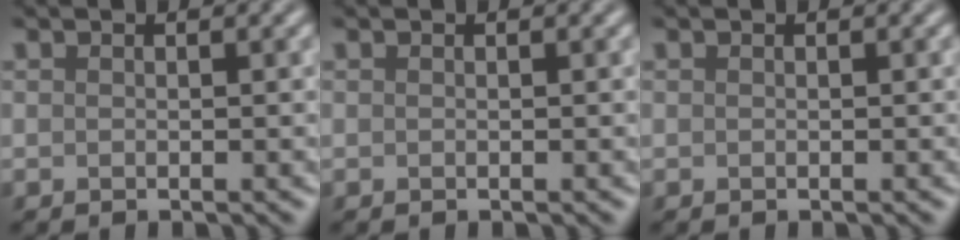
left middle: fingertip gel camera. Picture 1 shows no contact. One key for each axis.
{"total": 0.0}
{"total": 0.0}